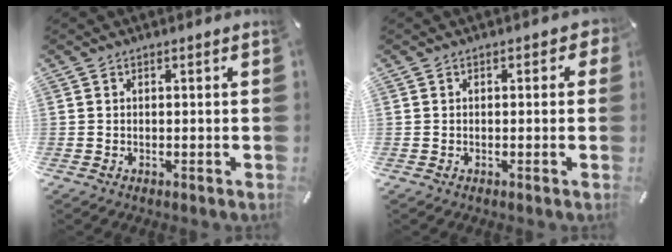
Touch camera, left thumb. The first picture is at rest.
{"total": 1.5, "force": [-0.3, 1.1, 1.0], "torque": [-0.010, 0.003, -0.008]}